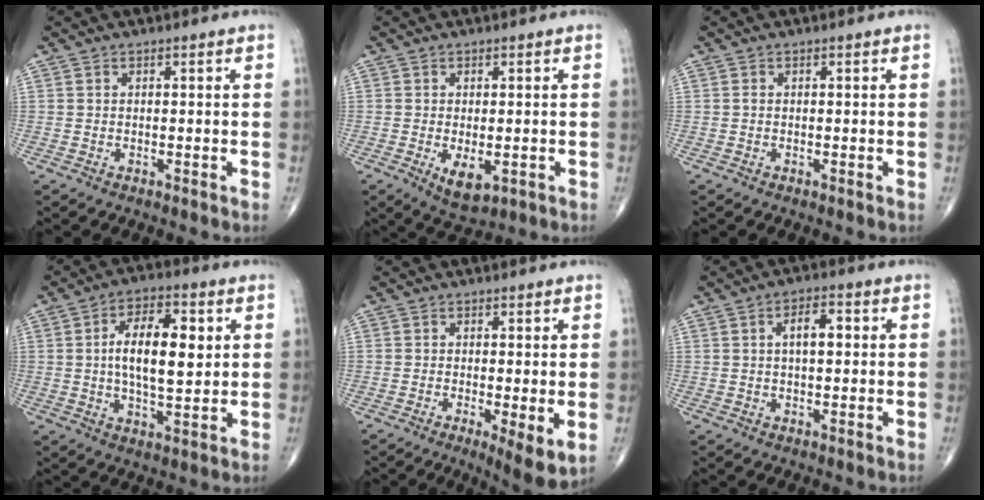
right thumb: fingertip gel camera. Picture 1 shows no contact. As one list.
[{"total": 5.1, "force": [-1.3, 2.5, 4.2], "torque": [-0.065, -0.012, -0.012]}, {"total": 0.0}, {"total": 12.6, "force": [2.1, 5.6, 11.1], "torque": [-0.175, -0.001, 0.034]}, {"total": 6.2, "force": [-1.2, 1.5, 5.9], "torque": [-0.094, -0.021, -0.021]}, {"total": 5.1, "force": [0.9, 2.3, 4.5], "torque": [-0.068, 0.008, 0.012]}]